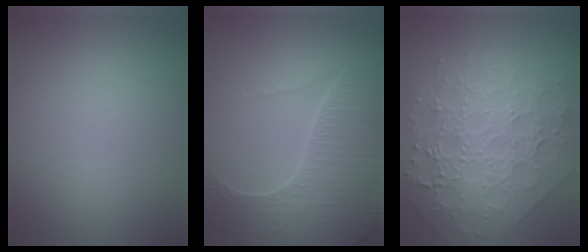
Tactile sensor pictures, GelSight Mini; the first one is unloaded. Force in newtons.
{"total": 7.7, "press": 5.6, "slide": 5.3}
{"total": 7.7, "press": 6.3, "slide": 4.3}